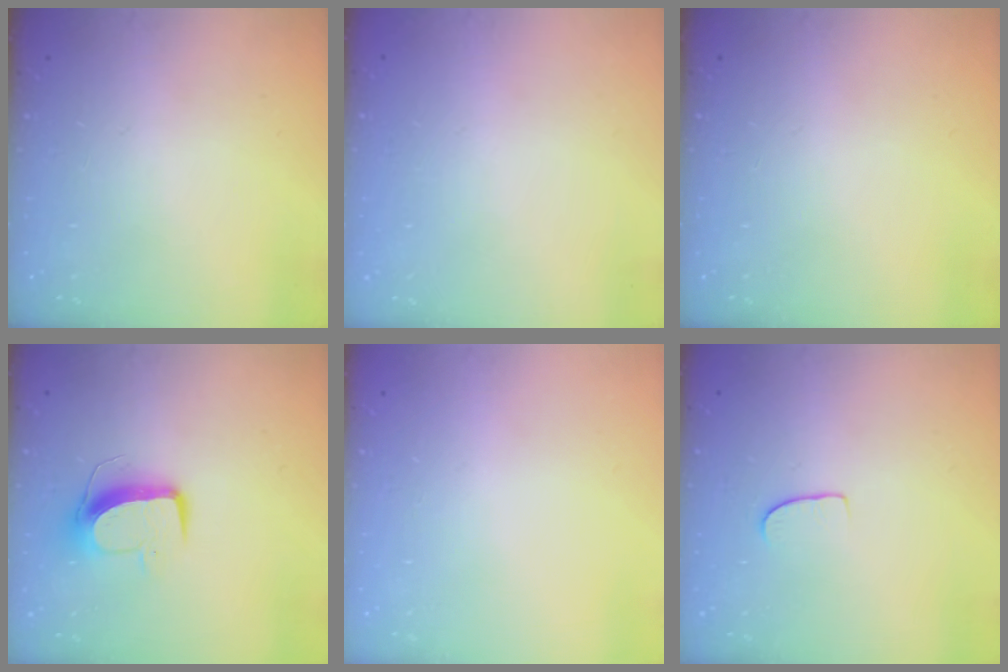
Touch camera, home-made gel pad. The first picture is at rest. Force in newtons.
{"total": 0.0}
{"total": 0.0}
{"total": 9.8, "press": 9.7, "slide": 1.0}
{"total": 0.0}
{"total": 5.3, "press": 5.3, "slide": 0.5}